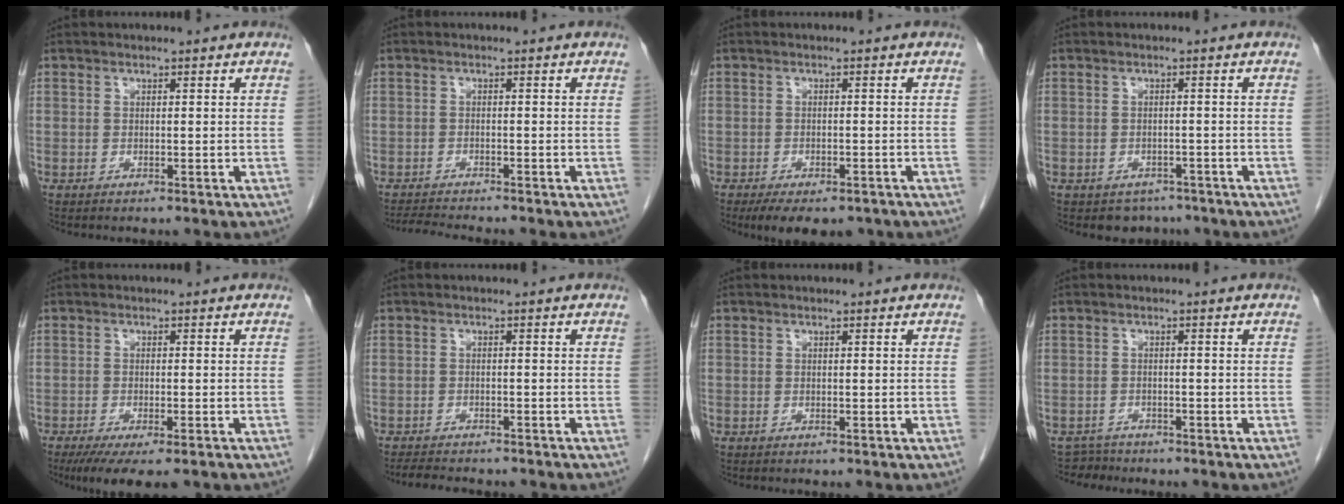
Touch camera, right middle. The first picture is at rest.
{"total": 3.5, "force": [-3.3, -0.7, 0.9], "torque": [-0.022, -0.020, -0.056]}
{"total": 7.9, "force": [-5.8, 3.3, 4.1], "torque": [-0.056, -0.006, -0.081]}
{"total": 3.0, "force": [-2.4, 1.8, 0.1], "torque": [-0.004, 0.004, -0.030]}
{"total": 7.8, "force": [-5.6, 1.7, 5.1], "torque": [-0.073, -0.019, -0.085]}
{"total": 5.8, "force": [-5.2, 1.3, 2.2], "torque": [-0.038, -0.011, -0.077]}
{"total": 0.0}
{"total": 2.1, "force": [-1.8, 0.5, -1.0], "torque": [0.015, -0.005, -0.032]}